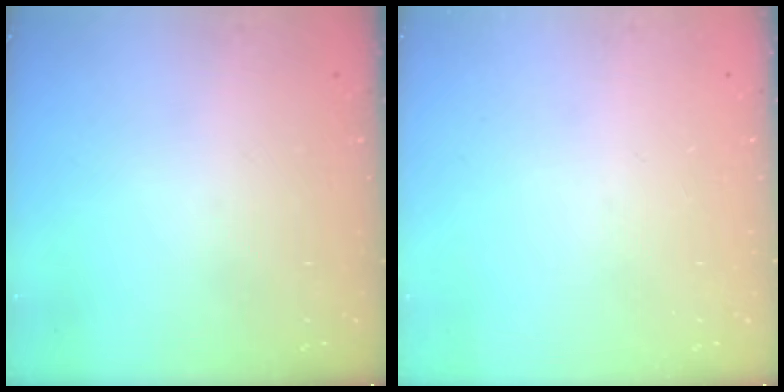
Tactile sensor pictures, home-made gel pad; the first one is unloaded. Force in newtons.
{"total": 0.0}